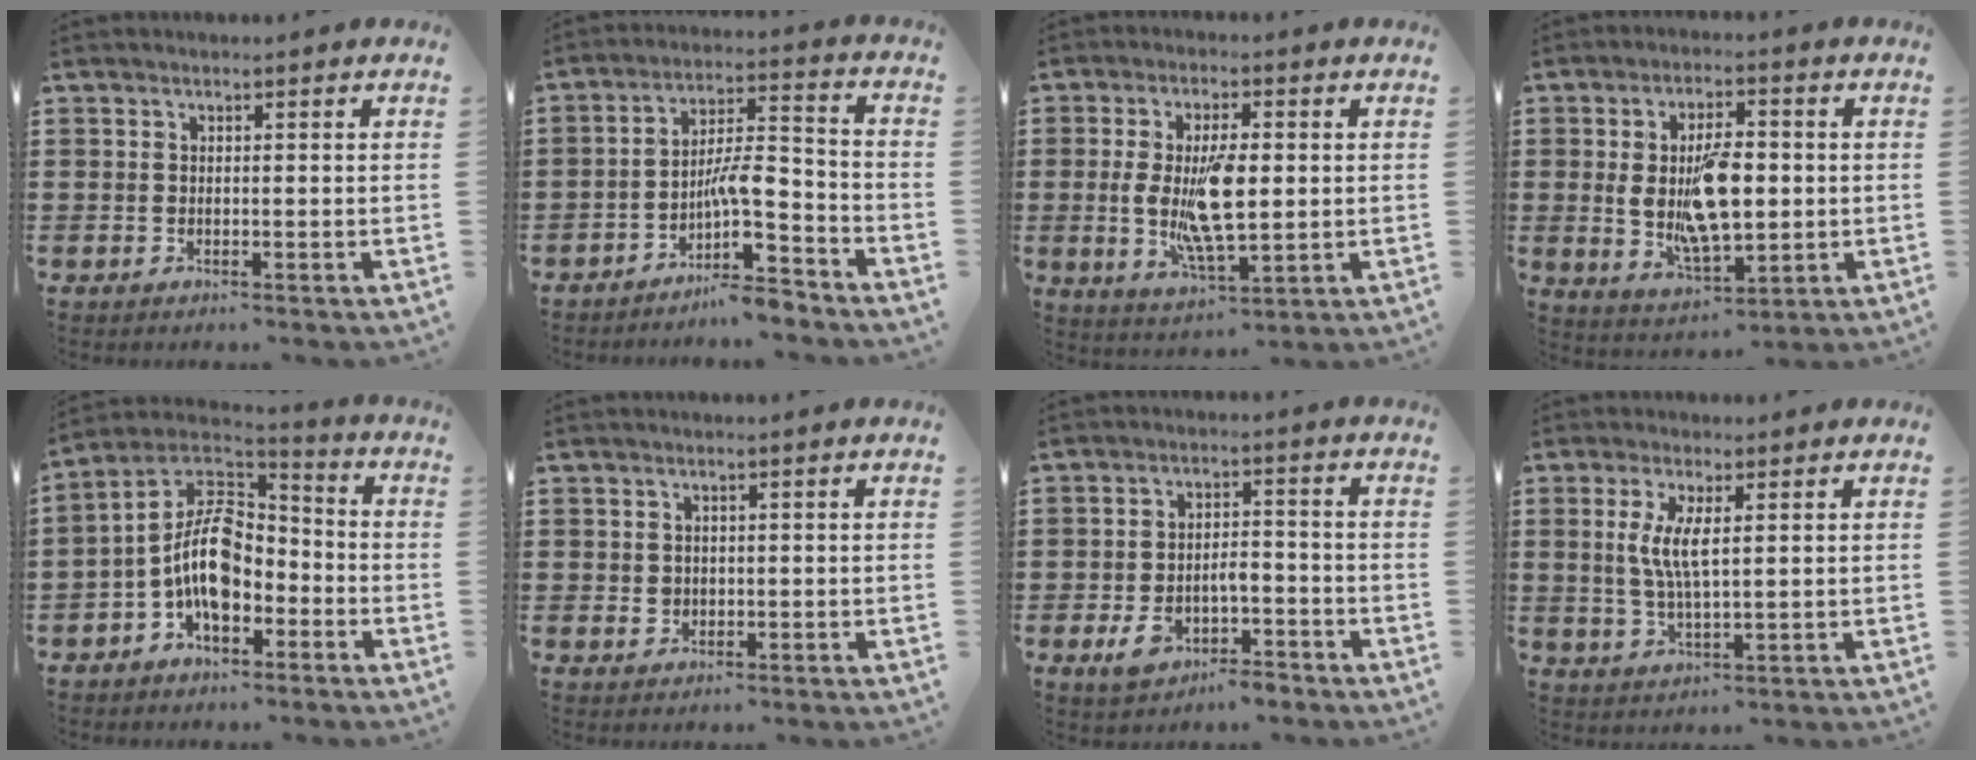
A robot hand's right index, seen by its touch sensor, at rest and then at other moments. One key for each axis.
{"total": 8.6, "fx": -5.5, "fy": 2.2, "fz": 6.3, "tx": -0.118, "ty": -0.003, "tz": -0.106}
{"total": 10.2, "fx": 0.2, "fy": 3.9, "fz": 9.4, "tx": -0.190, "ty": -0.005, "tz": -0.002}
{"total": 10.2, "fx": 0.3, "fy": 4.8, "fz": 8.9, "tx": -0.160, "ty": -0.001, "tz": -0.003}
{"total": 10.5, "fx": -2.2, "fy": 5.9, "fz": 8.4, "tx": -0.204, "ty": -0.011, "tz": -0.051}
{"total": 1.2, "fx": 0.1, "fy": 1.1, "fz": 0.5, "tx": -0.013, "ty": 0.004, "tz": 0.001}
{"total": 5.2, "fx": -3.1, "fy": 2.4, "fz": 3.4, "tx": -0.069, "ty": 0.008, "tz": -0.062}
{"total": 5.4, "fx": 1.2, "fy": 1.4, "fz": 5.1, "tx": -0.109, "ty": -0.001, "tz": 0.016}